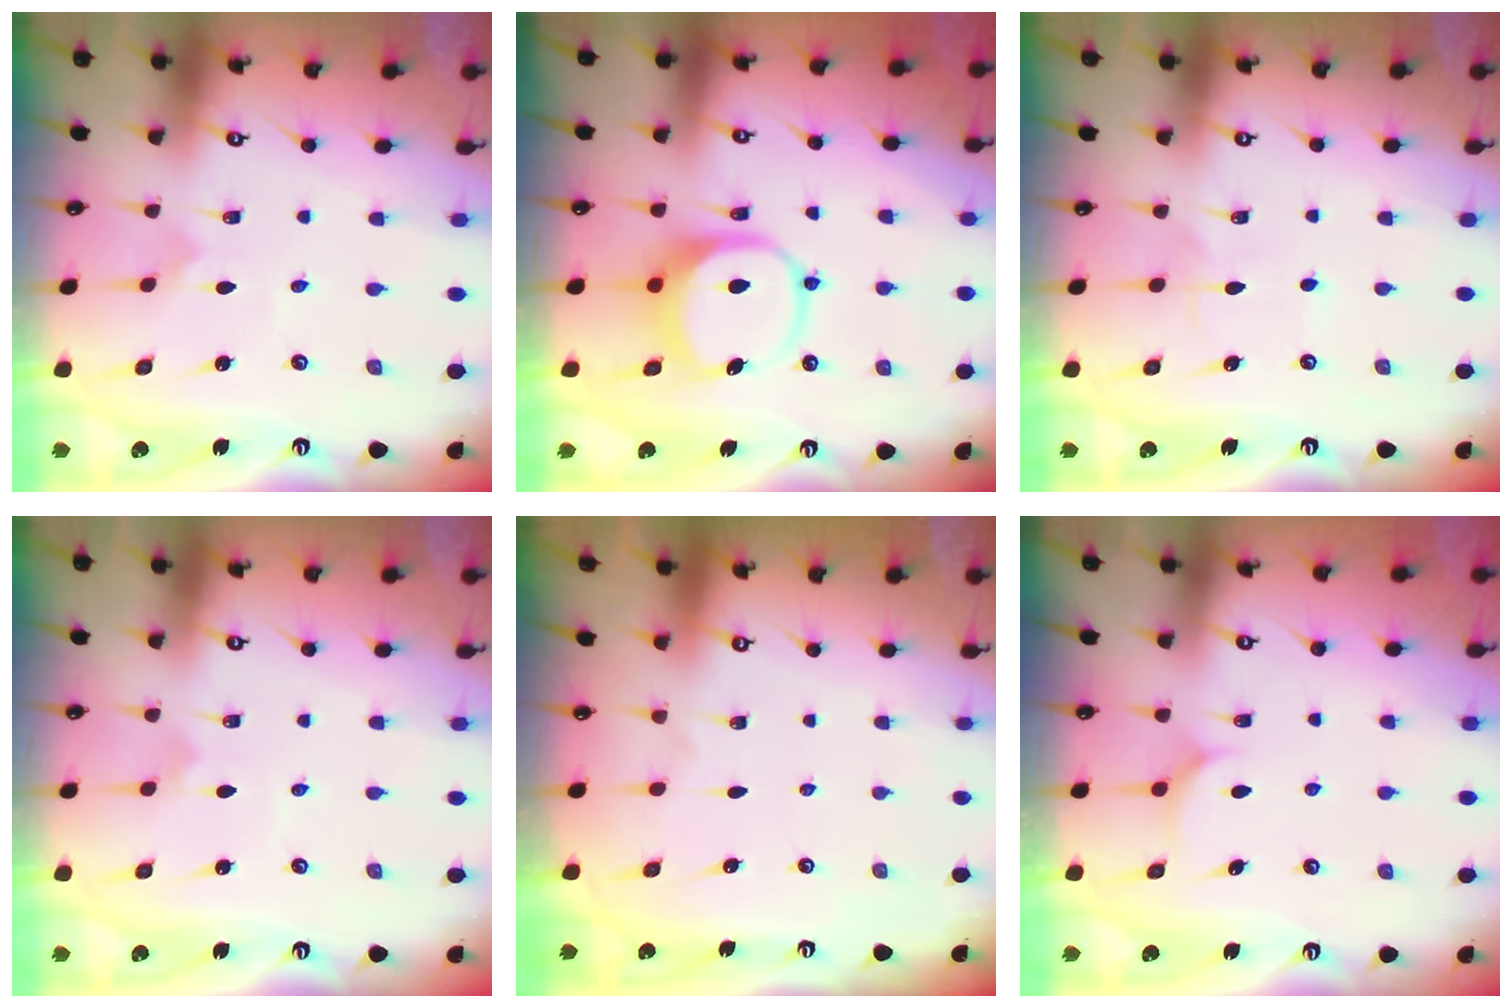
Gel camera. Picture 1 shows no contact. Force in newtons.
{"total": 9.2, "press": 9.0, "slide": 1.6}
{"total": 4.4, "press": 4.4, "slide": 0.1}
{"total": 0.8, "press": 0.8, "slide": 0.0}
{"total": 0.0}
{"total": 6.1, "press": 6.0, "slide": 0.4}